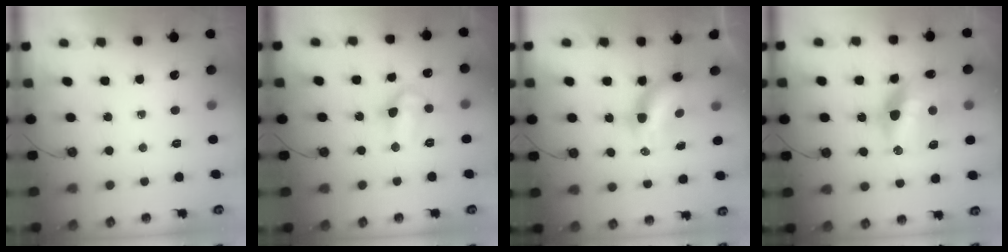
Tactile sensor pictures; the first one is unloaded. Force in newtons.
{"total": 9.6, "press": 9.6, "slide": 0.8}
{"total": 6.5, "press": 6.5, "slide": 0.5}
{"total": 15.3, "press": 15.1, "slide": 2.4}